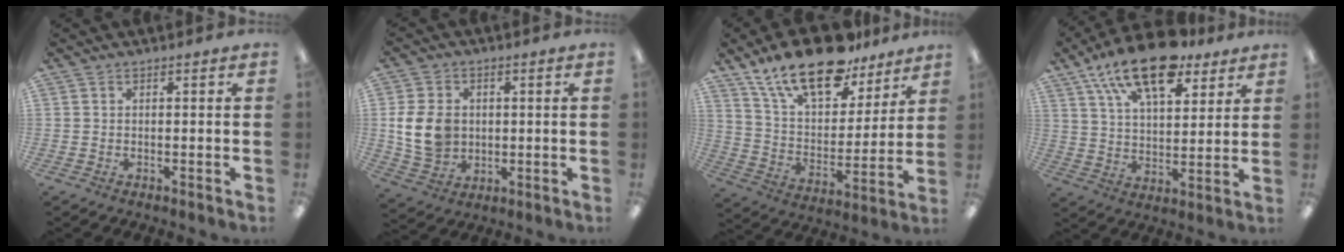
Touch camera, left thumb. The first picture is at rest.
{"total": 10.3, "force": [0.8, 8.3, 6.1], "torque": [-0.135, 0.011, 0.018]}
{"total": 20.6, "force": [14.7, 8.9, 11.3], "torque": [-0.202, -0.084, 0.260]}
{"total": 18.7, "force": [12.5, 8.5, 10.9], "torque": [-0.183, -0.057, 0.216]}